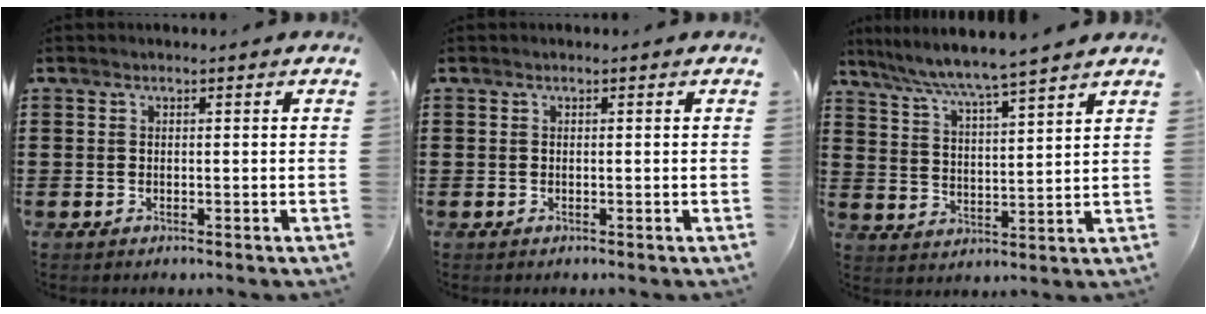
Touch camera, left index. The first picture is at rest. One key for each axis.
{"total": 0.0}
{"total": 5.8, "fx": 5.3, "fy": -0.8, "fz": 2.2, "tx": -0.064, "ty": -0.033, "tz": 0.088}